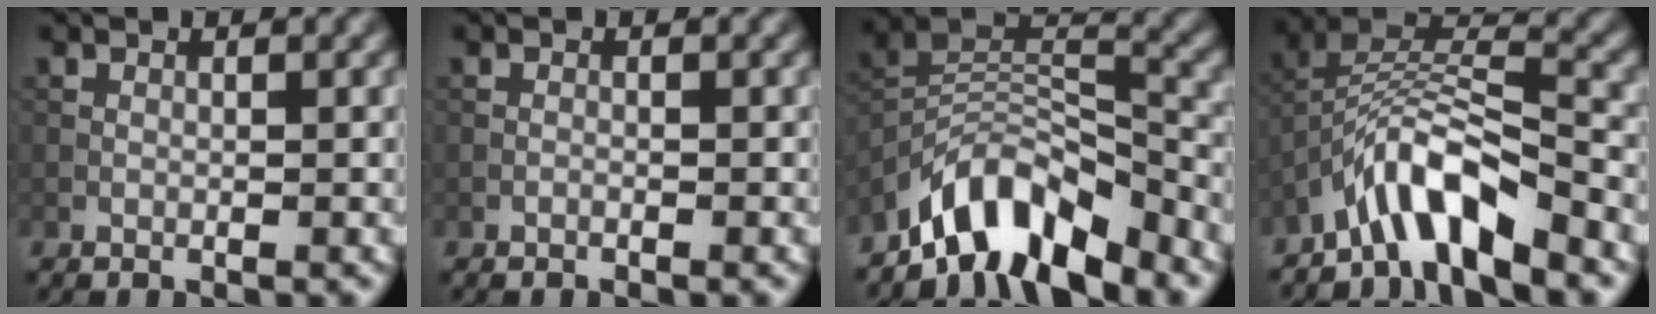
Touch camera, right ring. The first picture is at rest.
{"total": 0.0}
{"total": 8.3, "force": [-6.6, 2.8, 4.2], "torque": [-0.060, 0.001, -0.128]}
{"total": 6.8, "force": [-4.9, 1.7, 4.5], "torque": [-0.077, 0.010, -0.096]}